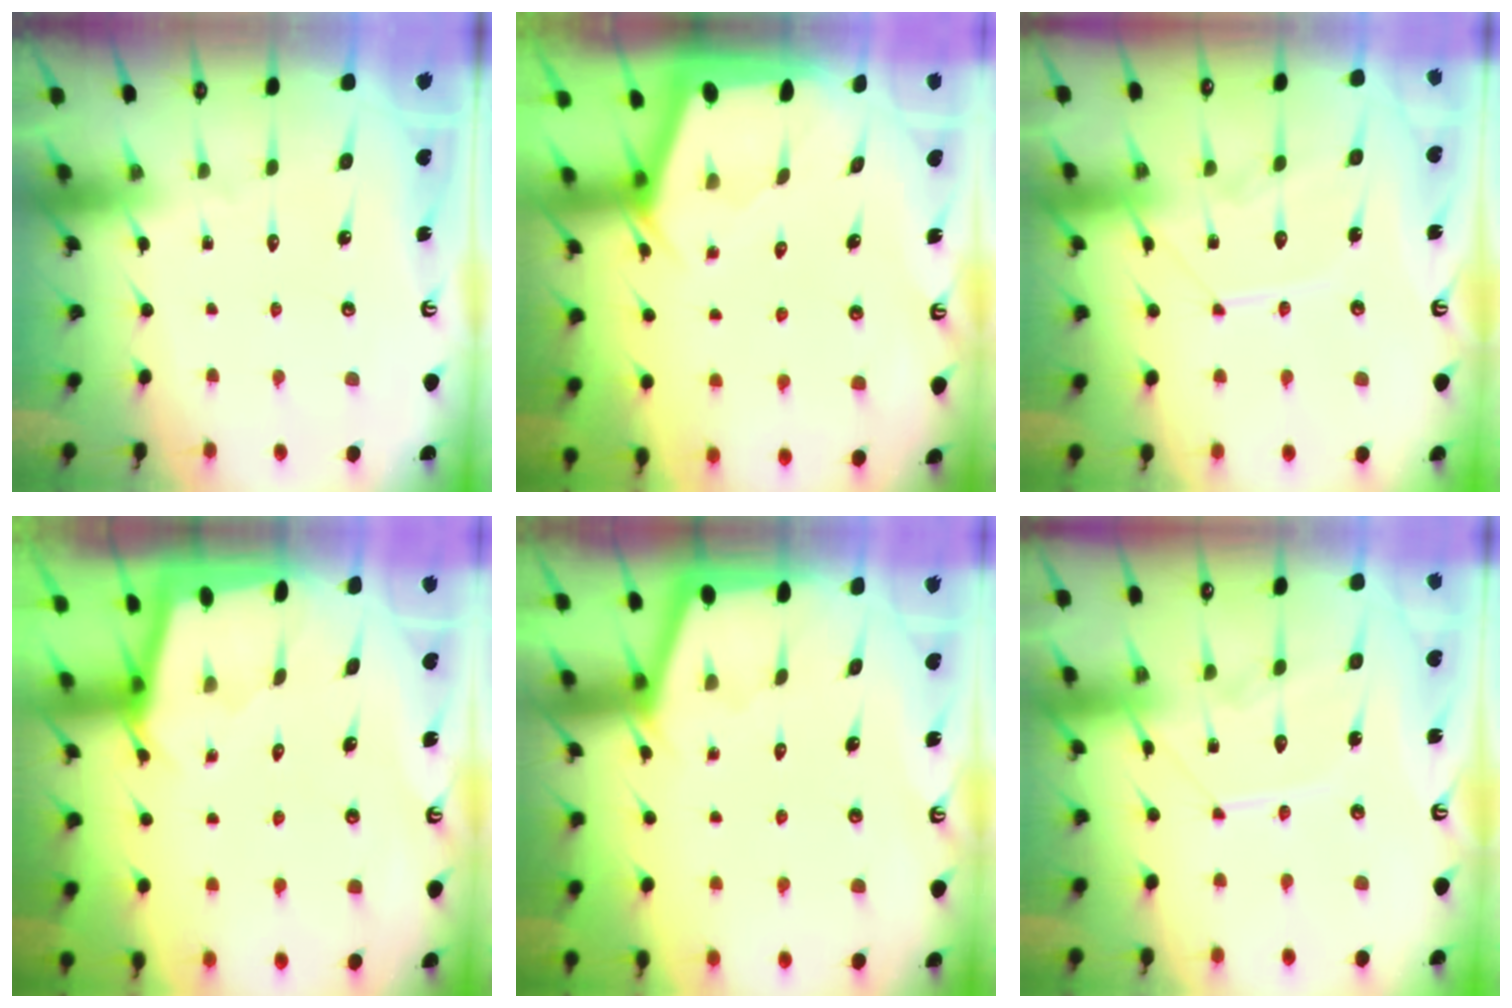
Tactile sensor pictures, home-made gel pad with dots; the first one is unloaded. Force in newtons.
{"total": 2.9, "press": 2.9, "slide": 0.1}
{"total": 10.3, "press": 10.3, "slide": 0.6}
{"total": 1.7, "press": 1.7, "slide": 0.3}
{"total": 1.8, "press": 1.8, "slide": 0.4}
{"total": 10.3, "press": 10.3, "slide": 0.6}